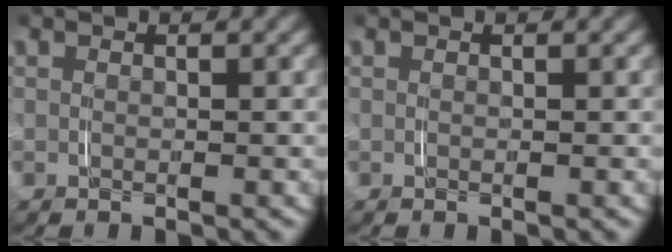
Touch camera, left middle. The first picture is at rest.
{"total": 0.0}